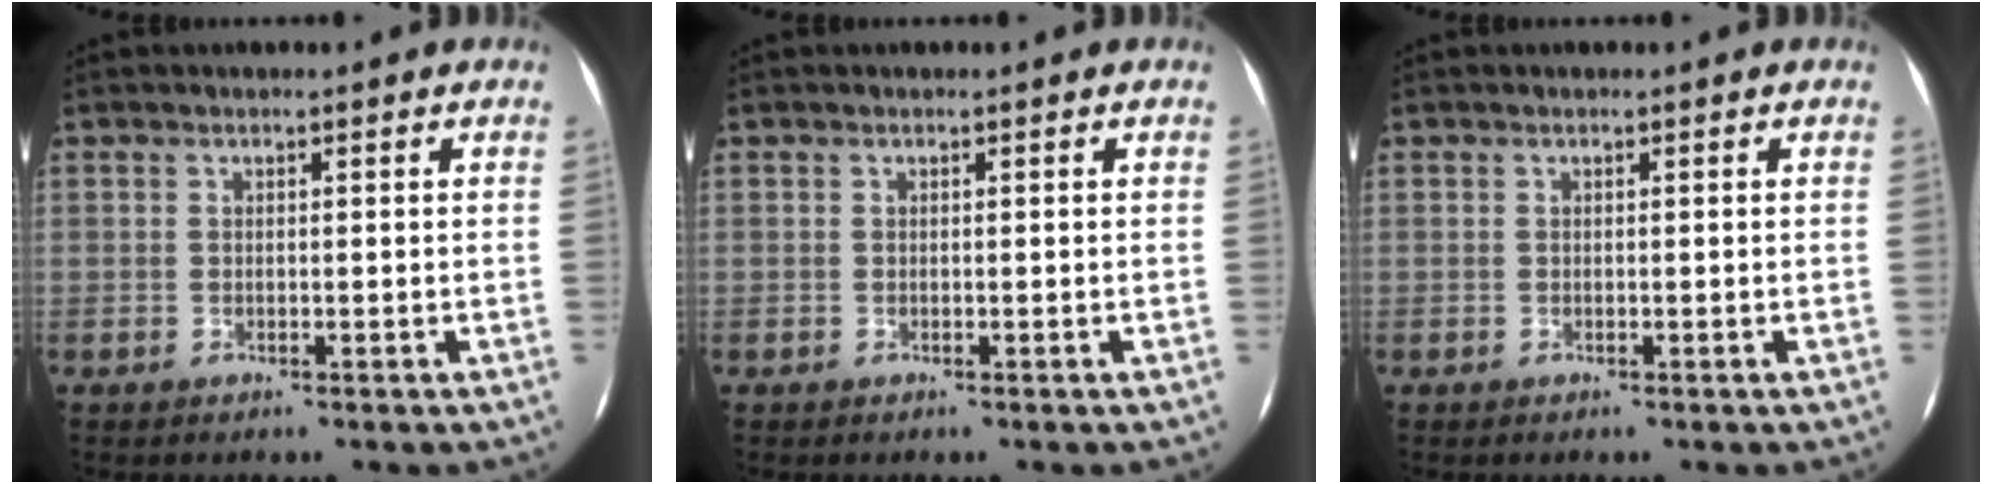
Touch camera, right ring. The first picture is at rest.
{"total": 0.0}
{"total": 0.0}